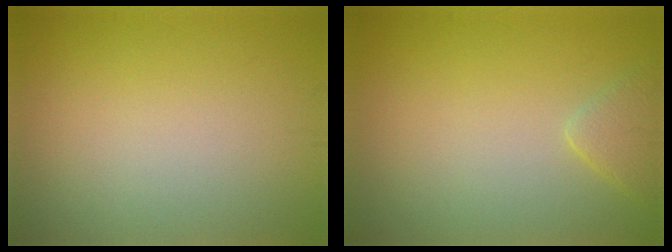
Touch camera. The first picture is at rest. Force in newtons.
{"total": 1.7, "press": 1.7, "slide": 0.1}